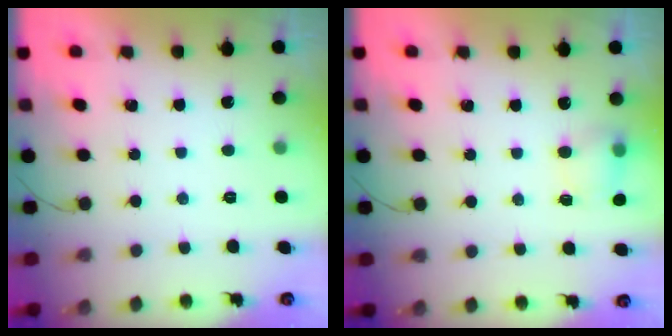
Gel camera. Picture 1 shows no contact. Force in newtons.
{"total": 5.6, "press": 5.4, "slide": 1.5}